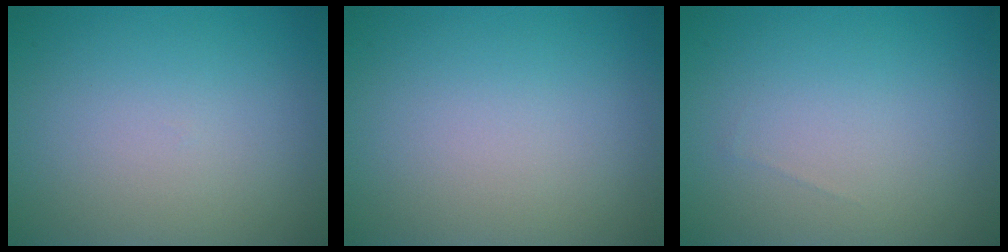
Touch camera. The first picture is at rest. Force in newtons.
{"total": 0.0}
{"total": 0.0}